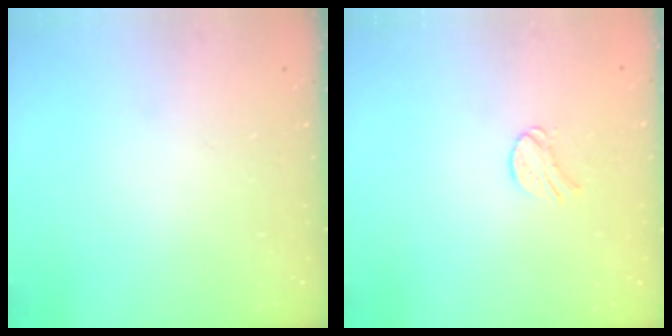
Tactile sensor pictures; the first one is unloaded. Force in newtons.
{"total": 6.6, "press": 6.6, "slide": 0.6}